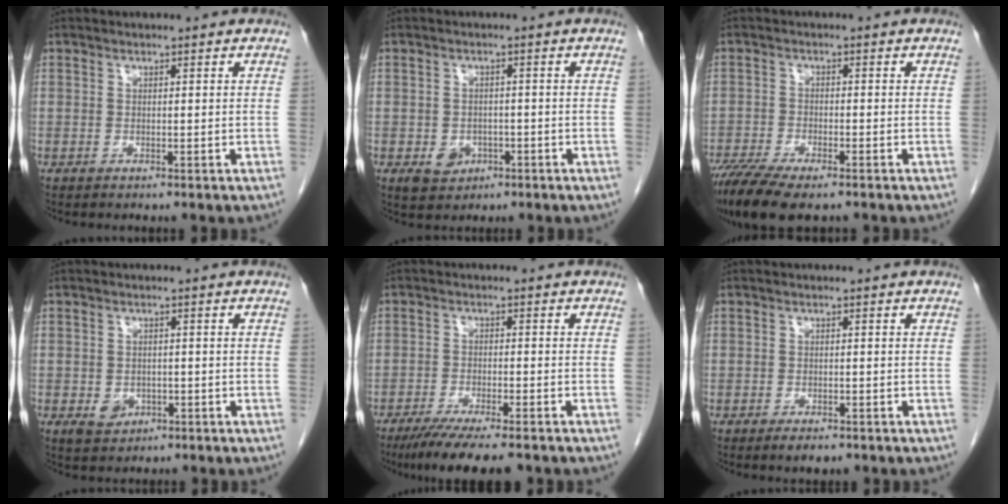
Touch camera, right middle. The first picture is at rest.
{"total": 3.6, "force": [-1.5, 2.8, 1.7], "torque": [-0.026, 0.001, -0.013]}
{"total": 9.1, "force": [-7.0, 2.1, 5.5], "torque": [-0.090, -0.017, -0.117]}
{"total": 2.8, "force": [-1.0, 2.2, 1.4], "torque": [-0.024, 0.000, -0.006]}
{"total": 9.7, "force": [-7.6, 1.1, 6.0], "torque": [-0.089, -0.020, -0.117]}
{"total": 2.4, "force": [-1.7, 0.9, 1.5], "torque": [-0.025, -0.003, -0.019]}